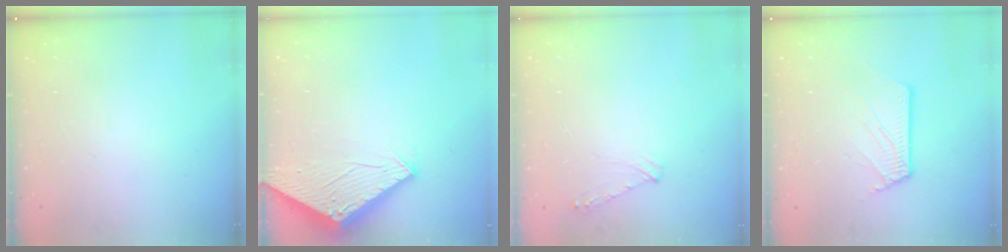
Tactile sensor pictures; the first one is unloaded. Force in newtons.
{"total": 2.9, "press": 2.9, "slide": 0.2}
{"total": 5.1, "press": 5.1, "slide": 0.5}
{"total": 2.3, "press": 2.3, "slide": 0.1}